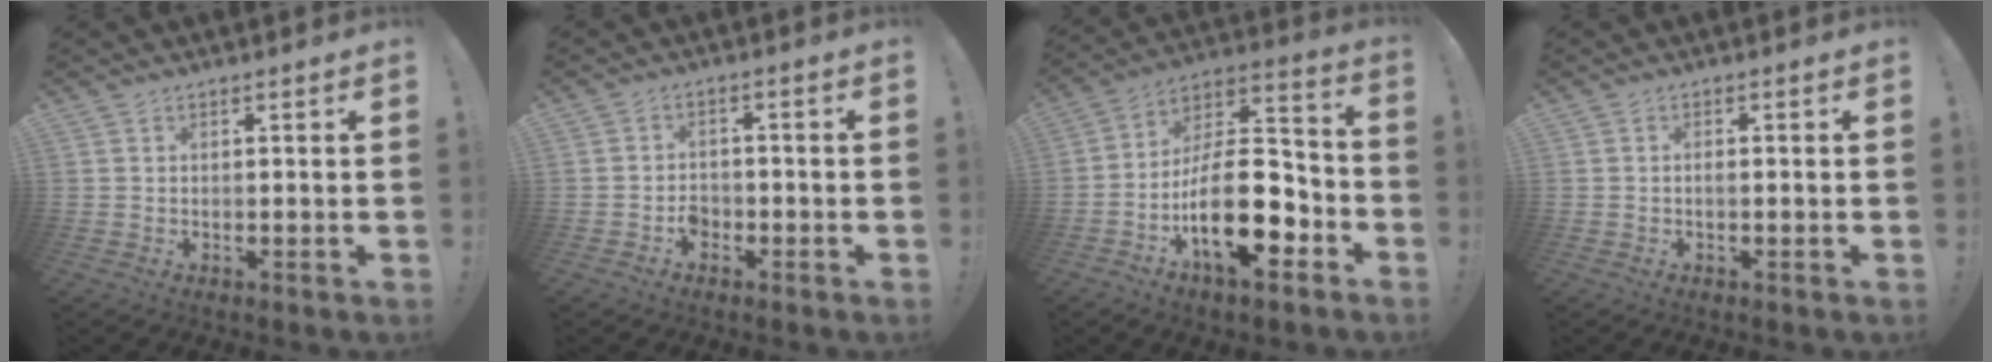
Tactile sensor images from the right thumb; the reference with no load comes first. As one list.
[{"total": 3.3, "force": [-1.9, 2.4, 1.3], "torque": [-0.020, 0.005, -0.034]}, {"total": 23.6, "force": [-7.9, 11.0, 19.4], "torque": [-0.333, 0.039, -0.124]}, {"total": 1.0, "force": [-0.3, 0.3, 0.9], "torque": [-0.017, 0.003, -0.005]}]